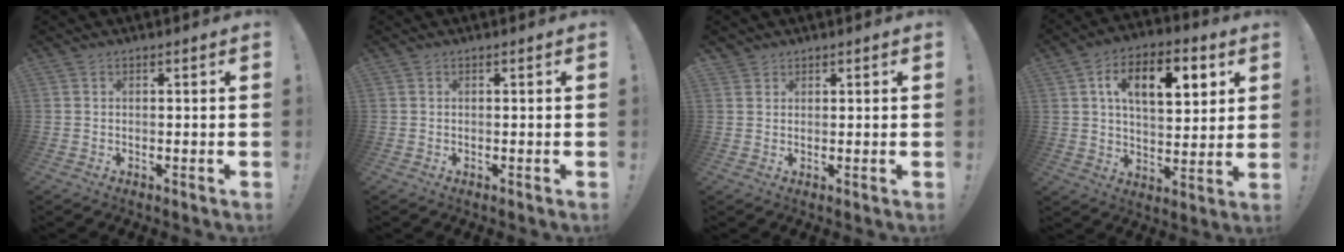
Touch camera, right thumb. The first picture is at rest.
{"total": 0.0}
{"total": 1.8, "force": [1.6, 0.9, 0.0], "torque": [0.002, -0.009, 0.029]}
{"total": 14.4, "force": [5.5, 7.6, 11.0], "torque": [-0.167, -0.004, 0.089]}